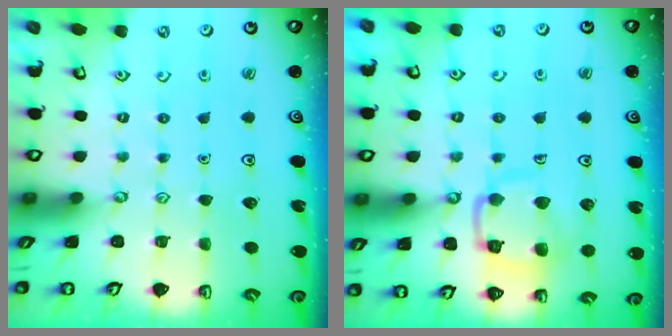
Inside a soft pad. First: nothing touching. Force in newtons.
{"total": 12.6, "press": 12.5, "slide": 1.2}